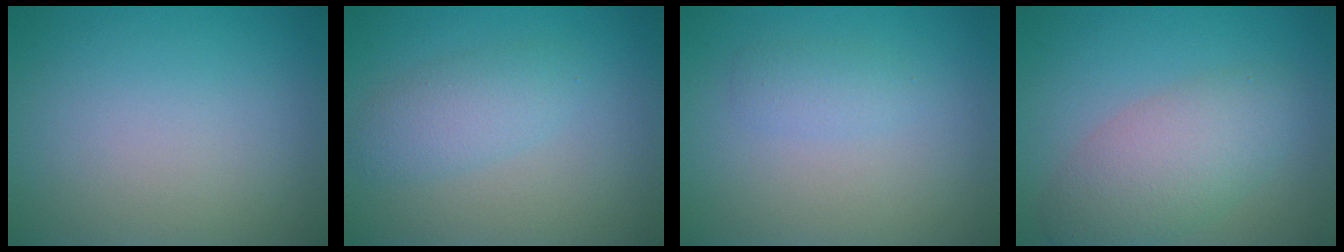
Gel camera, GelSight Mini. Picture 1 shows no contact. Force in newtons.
{"total": 2.7, "press": 2.7, "slide": 0.1}
{"total": 1.5, "press": 1.4, "slide": 0.1}
{"total": 5.4, "press": 5.4, "slide": 0.1}